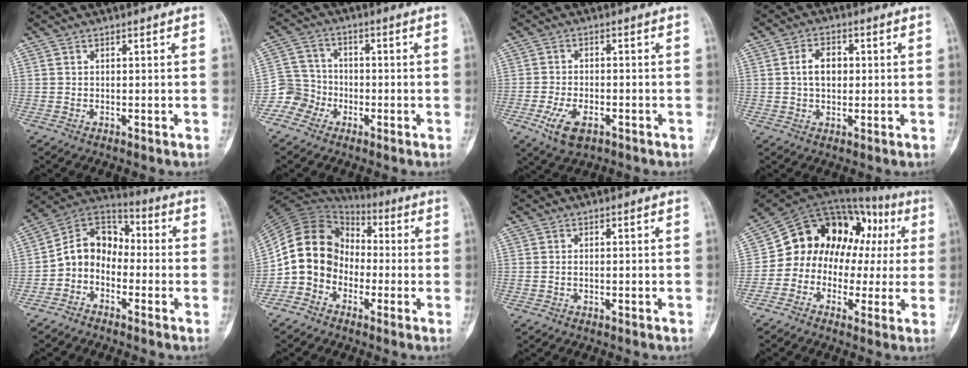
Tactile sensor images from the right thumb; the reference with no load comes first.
{"total": 6.2, "force": [-3.4, 5.2, 0.1], "torque": [0.030, 0.029, -0.077]}
{"total": 6.6, "force": [-3.0, 3.5, 4.7], "torque": [-0.094, 0.007, -0.049]}
{"total": 5.5, "force": [0.4, 3.8, 4.0], "torque": [-0.060, 0.009, 0.005]}
{"total": 9.9, "force": [-2.6, 7.7, 5.6], "torque": [-0.078, 0.061, -0.066]}
{"total": 12.7, "force": [-2.8, 10.7, 6.2], "torque": [-0.100, 0.052, -0.064]}
{"total": 0.0}
{"total": 17.4, "force": [0.8, 13.8, 10.6], "torque": [-0.107, 0.083, 0.011]}